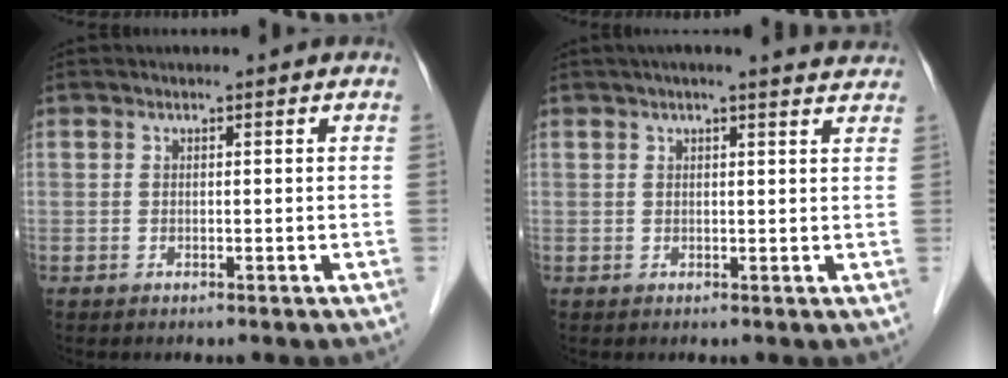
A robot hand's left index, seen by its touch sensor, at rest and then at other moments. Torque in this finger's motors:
{"motor_torque": [0.35, -0.69, 0.17, 0.00]}